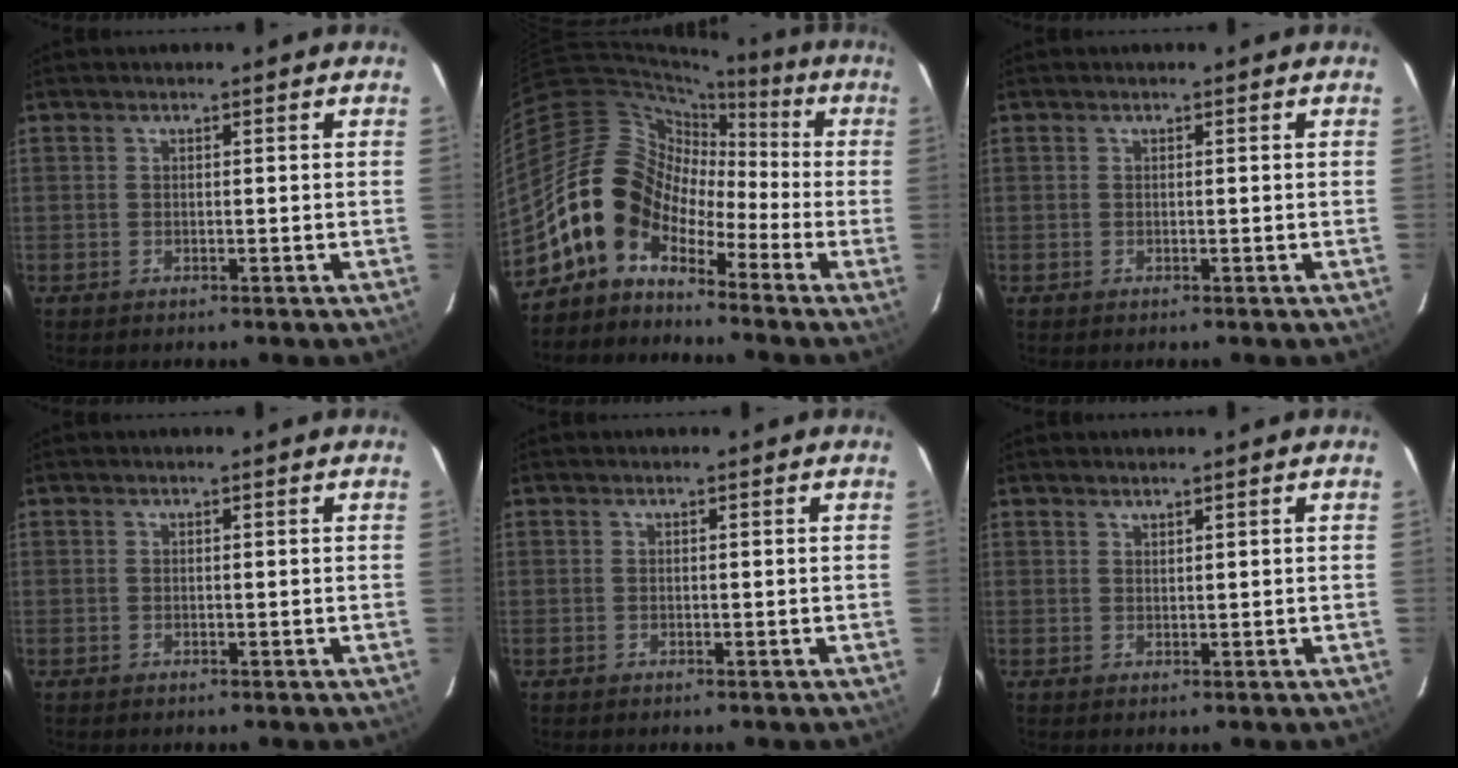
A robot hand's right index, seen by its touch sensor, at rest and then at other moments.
{"total": 11.2, "force": [-7.0, 7.6, 4.3], "torque": [-0.079, 0.034, -0.147]}
{"total": 0.0}
{"total": 0.0}
{"total": 0.0}
{"total": 0.8, "force": [0.8, 0.1, 0.2], "torque": [-0.004, 0.000, 0.015]}